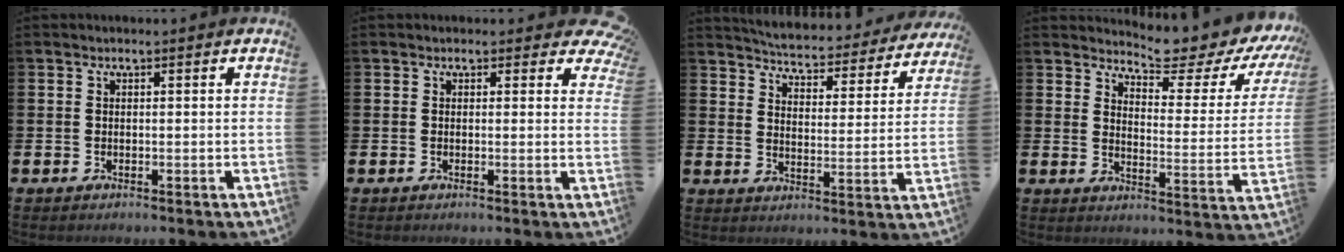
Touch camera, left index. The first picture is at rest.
{"total": 1.2, "force": [0.6, 1.0, 0.4], "torque": [-0.001, 0.004, 0.008]}
{"total": 5.0, "force": [4.9, 0.6, 0.6], "torque": [-0.034, -0.042, 0.079]}
{"total": 5.9, "force": [5.6, 0.8, 1.7], "torque": [-0.041, -0.049, 0.088]}